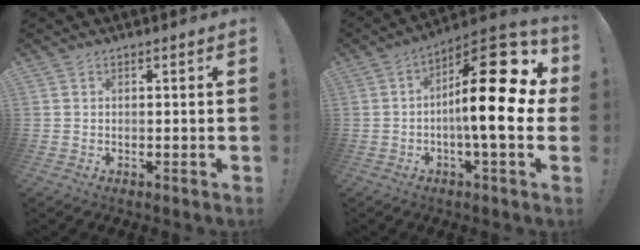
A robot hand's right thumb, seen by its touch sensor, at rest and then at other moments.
{"total": 22.5, "force": [2.4, 6.6, 21.3], "torque": [-0.312, -0.021, 0.036]}